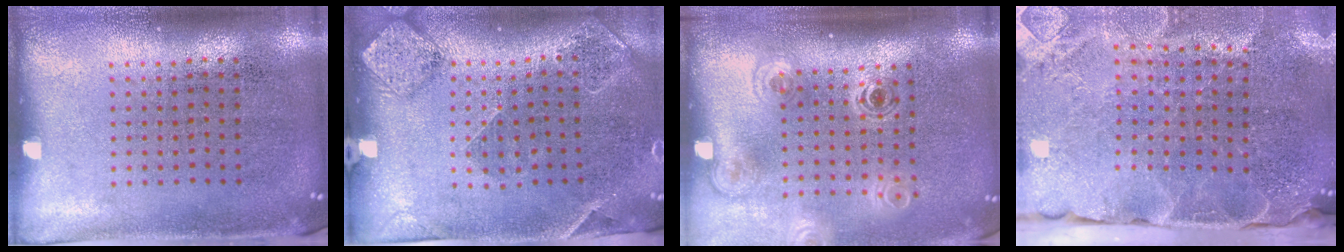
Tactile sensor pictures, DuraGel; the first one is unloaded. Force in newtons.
{"total": 1.5, "press": 1.5, "slide": 0.4}
{"total": 1.9, "press": 1.3, "slide": 1.4}
{"total": 3.8, "press": 3.2, "slide": 2.1}